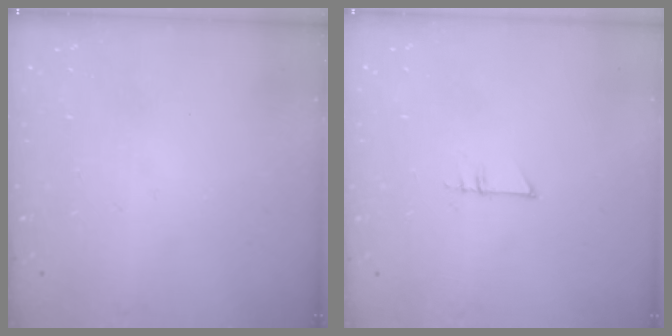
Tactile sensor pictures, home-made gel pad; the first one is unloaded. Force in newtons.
{"total": 4.6, "press": 4.6, "slide": 0.4}